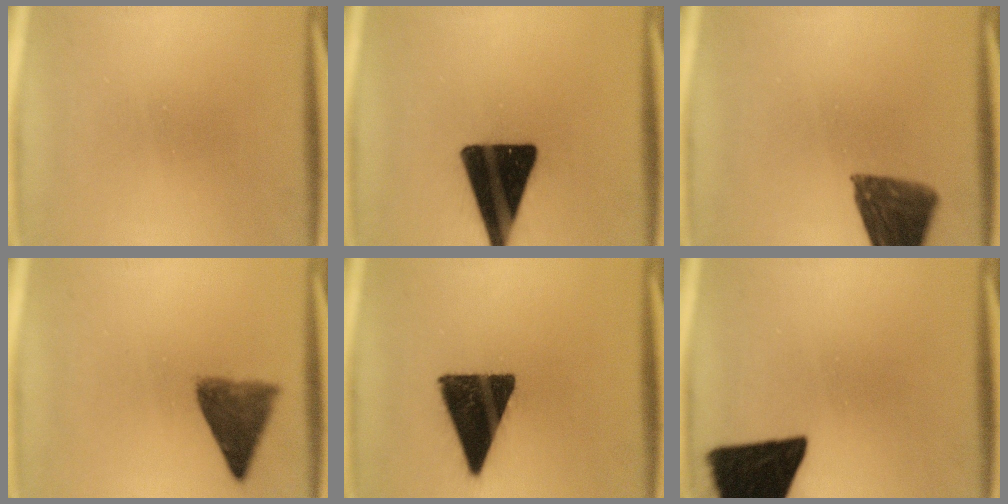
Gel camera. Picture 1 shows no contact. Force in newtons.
{"total": 18.3}
{"total": 10.7}
{"total": 7.7}
{"total": 16.1}
{"total": 18.1}